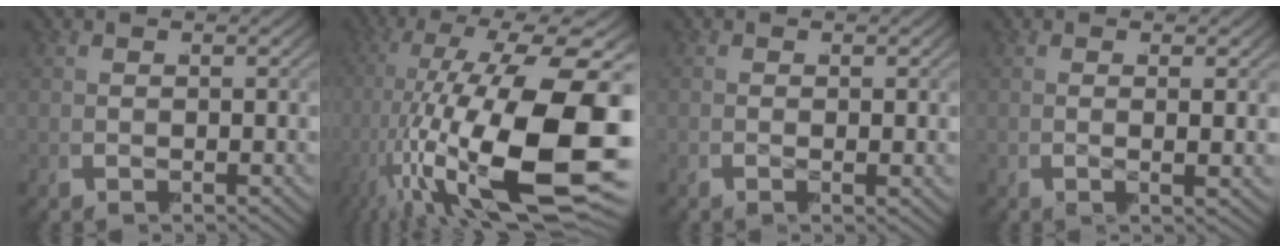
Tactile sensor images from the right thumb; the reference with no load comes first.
{"total": 19.9, "force": [-1.5, 9.1, 17.6], "torque": [-0.335, -0.044, 0.015]}
{"total": 0.5, "force": [-0.2, 0.2, 0.5], "torque": [-0.008, -0.004, -0.004]}
{"total": 1.3, "force": [0.0, -0.2, 1.2], "torque": [-0.015, 0.006, -0.006]}